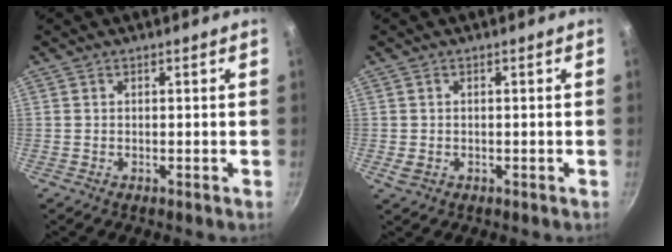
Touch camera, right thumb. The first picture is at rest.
{"total": 1.7, "force": [-0.3, 1.3, 1.0], "torque": [-0.018, -0.001, 0.000]}